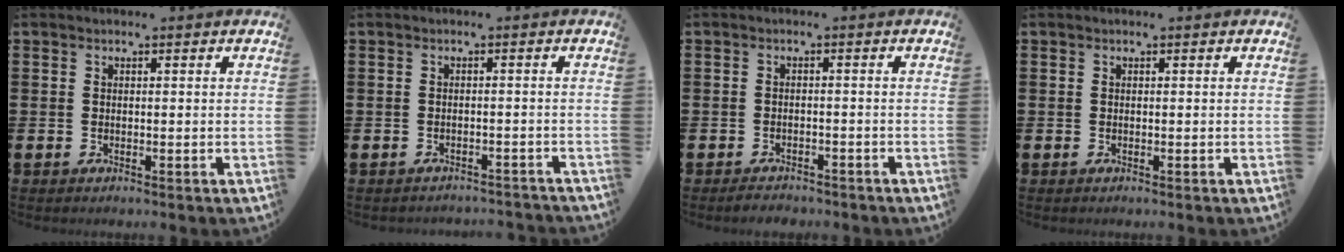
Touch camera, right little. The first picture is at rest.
{"total": 1.1, "force": [-1.1, 0.0, 0.0], "torque": [-0.004, 0.003, -0.023]}
{"total": 1.3, "force": [-1.3, 0.3, 0.1], "torque": [-0.008, 0.003, -0.028]}
{"total": 0.0}